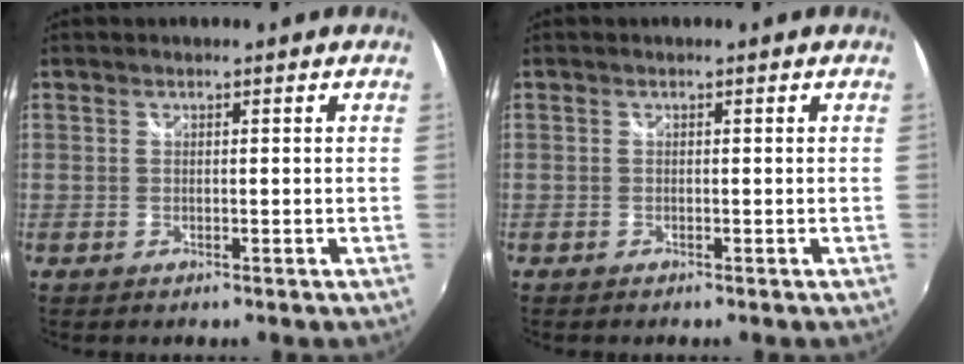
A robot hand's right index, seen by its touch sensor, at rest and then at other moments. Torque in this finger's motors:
{"motor_torque": [0.08, 0.18, -0.09, -0.02]}